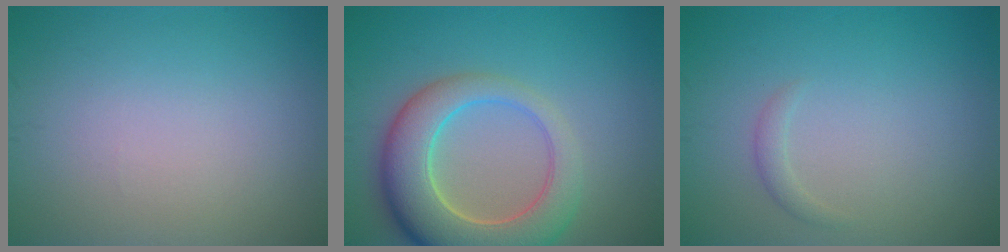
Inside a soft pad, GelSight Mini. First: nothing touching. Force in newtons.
{"total": 8.3, "press": 8.2, "slide": 1.0}
{"total": 0.9, "press": 0.9, "slide": 0.1}